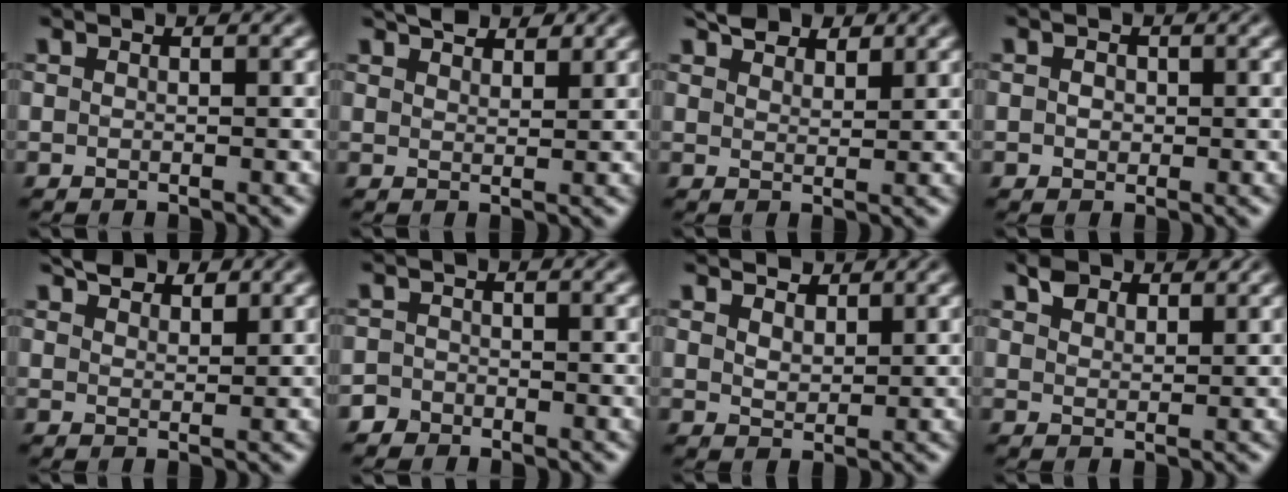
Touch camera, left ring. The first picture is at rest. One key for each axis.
{"total": 2.8, "fx": 2.5, "fy": 0.9, "fz": 1.0, "tx": -0.015, "ty": 0.006, "tz": 0.041}
{"total": 2.8, "fx": 2.4, "fy": 1.2, "fz": 0.9, "tx": -0.016, "ty": 0.006, "tz": 0.040}
{"total": 1.1, "fx": 0.2, "fy": 1.0, "fz": 0.5, "tx": -0.004, "ty": -0.001, "tz": 0.002}
{"total": 2.5, "fx": 2.1, "fy": 1.1, "fz": 0.8, "tx": -0.012, "ty": 0.006, "tz": 0.038}
{"total": 1.4, "fx": -1.1, "fy": 0.9, "fz": -0.1, "tx": 0.009, "ty": 0.006, "tz": -0.022}
{"total": 2.6, "fx": 2.1, "fy": 1.2, "fz": 0.9, "tx": -0.026, "ty": 0.000, "tz": 0.031}
{"total": 2.3, "fx": 1.7, "fy": 1.3, "fz": 0.7, "tx": -0.017, "ty": 0.002, "tz": 0.032}